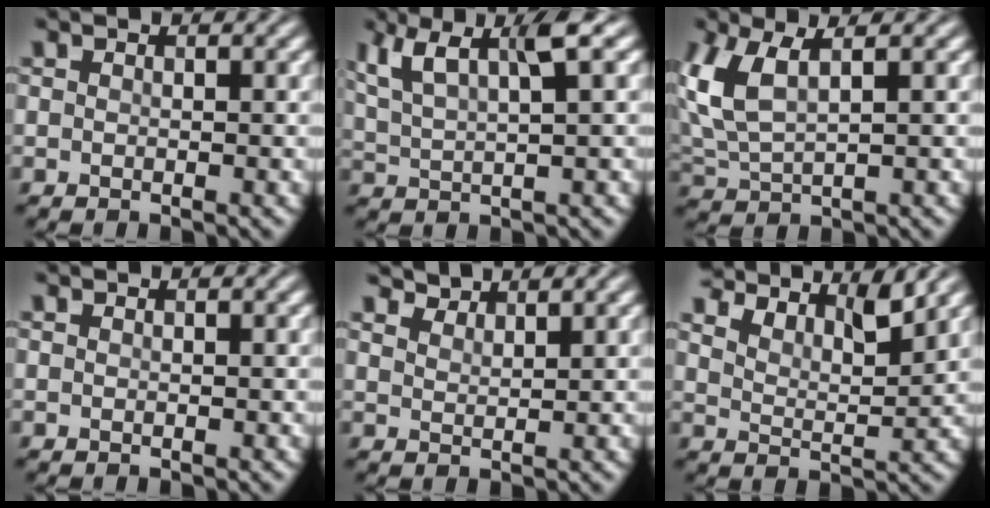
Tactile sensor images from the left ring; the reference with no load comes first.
{"total": 5.6, "force": [2.9, 1.3, 4.6], "torque": [-0.088, 0.011, 0.057]}
{"total": 5.6, "force": [1.9, 2.4, 4.6], "torque": [-0.120, 0.006, 0.043]}
{"total": 0.0}
{"total": 2.4, "force": [2.4, 0.2, 0.3], "torque": [-0.006, 0.001, 0.041]}
{"total": 5.8, "force": [5.1, 1.3, 2.3], "torque": [-0.049, 0.005, 0.074]}